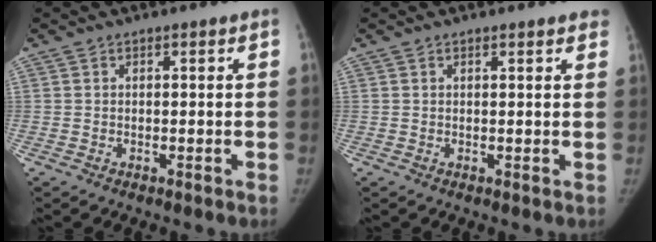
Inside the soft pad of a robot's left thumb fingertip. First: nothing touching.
{"total": 2.0, "force": [1.7, 0.5, 1.0], "torque": [-0.001, 0.000, 0.016]}